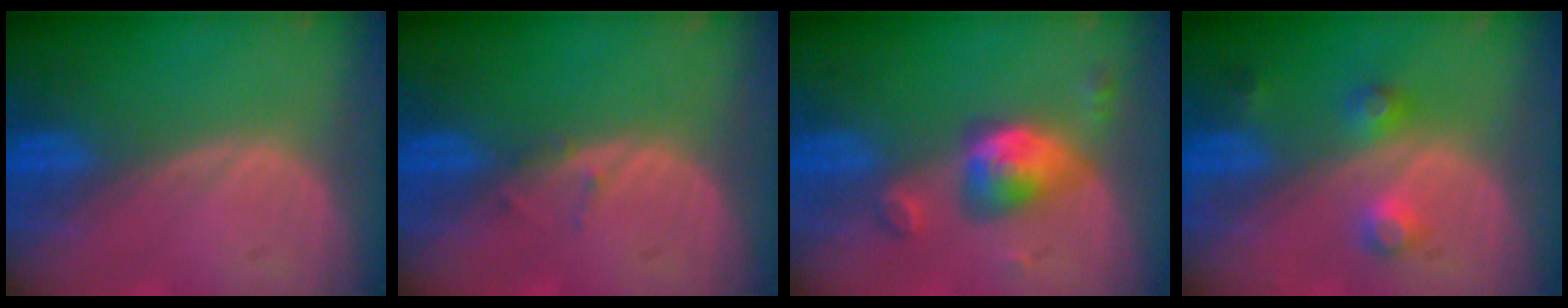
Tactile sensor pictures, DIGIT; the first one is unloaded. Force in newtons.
{"total": 1.1, "press": 0.8, "slide": 0.7}
{"total": 5.5, "press": 5.4, "slide": 1.0}
{"total": 3.6, "press": 3.6, "slide": 0.6}